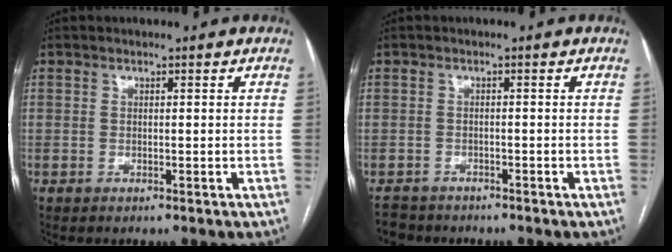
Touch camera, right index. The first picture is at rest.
{"total": 3.1, "force": [-2.8, 1.4, -0.5], "torque": [0.003, -0.003, -0.051]}